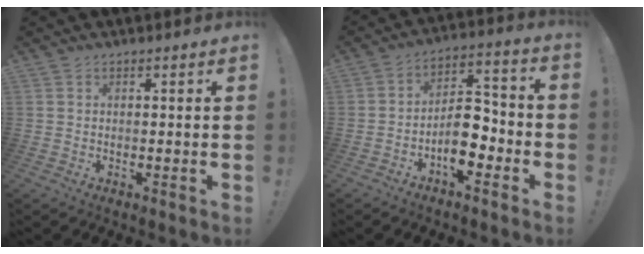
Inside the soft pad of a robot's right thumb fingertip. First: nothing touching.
{"total": 11.0, "force": [-4.8, 5.9, 7.9], "torque": [-0.128, 0.025, -0.083]}